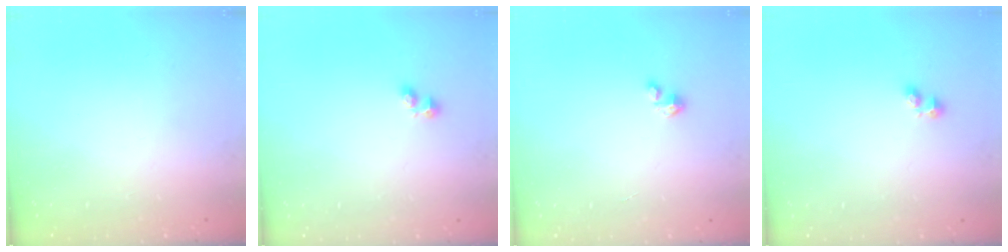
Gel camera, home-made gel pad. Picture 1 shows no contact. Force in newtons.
{"total": 1.9, "press": 1.8, "slide": 0.5}
{"total": 1.2, "press": 1.2, "slide": 0.2}
{"total": 1.9, "press": 1.8, "slide": 0.5}